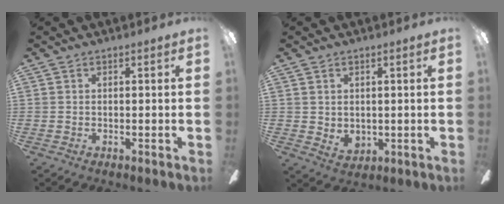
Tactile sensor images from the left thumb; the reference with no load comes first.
{"total": 3.2, "force": [1.1, 2.7, 1.3], "torque": [-0.020, -0.002, 0.021]}